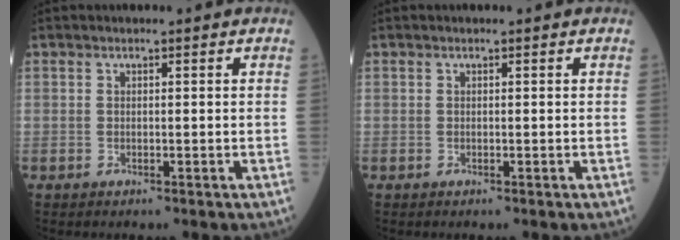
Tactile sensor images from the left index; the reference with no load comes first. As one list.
[{"total": 0.0}]